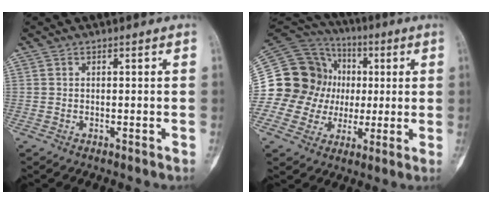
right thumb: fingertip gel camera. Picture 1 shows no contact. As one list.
[{"total": 22.1, "force": [0.8, 20.1, 9.0], "torque": [-0.158, 0.069, 0.029]}]